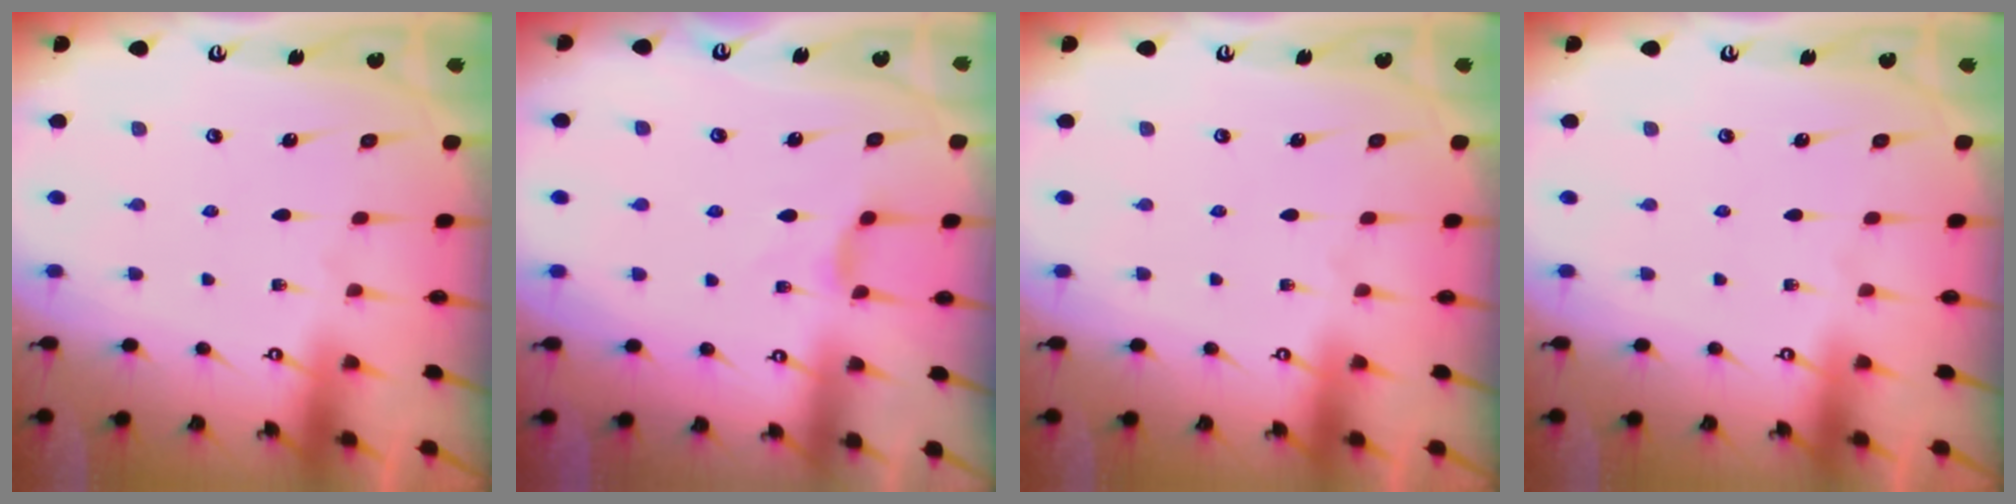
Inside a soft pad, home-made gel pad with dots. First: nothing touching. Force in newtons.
{"total": 3.9, "press": 3.9, "slide": 0.6}
{"total": 0.0}
{"total": 0.0}